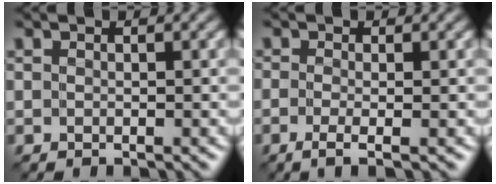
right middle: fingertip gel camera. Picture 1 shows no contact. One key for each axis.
{"total": 1.8, "fx": -0.7, "fy": 0.3, "fz": 1.6, "tx": -0.031, "ty": -0.005, "tz": -0.019}